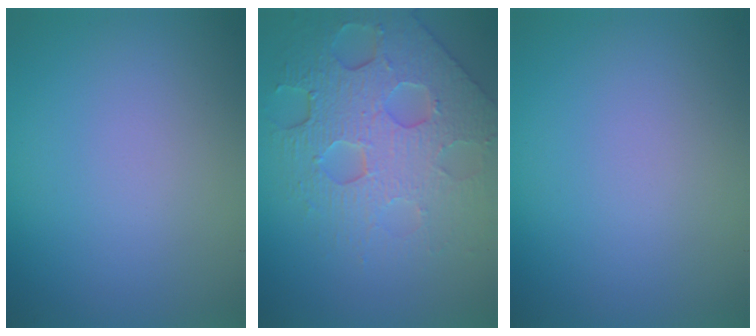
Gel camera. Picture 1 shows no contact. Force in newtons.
{"total": 8.1, "press": 5.5, "slide": 6.0}
{"total": 0.0}